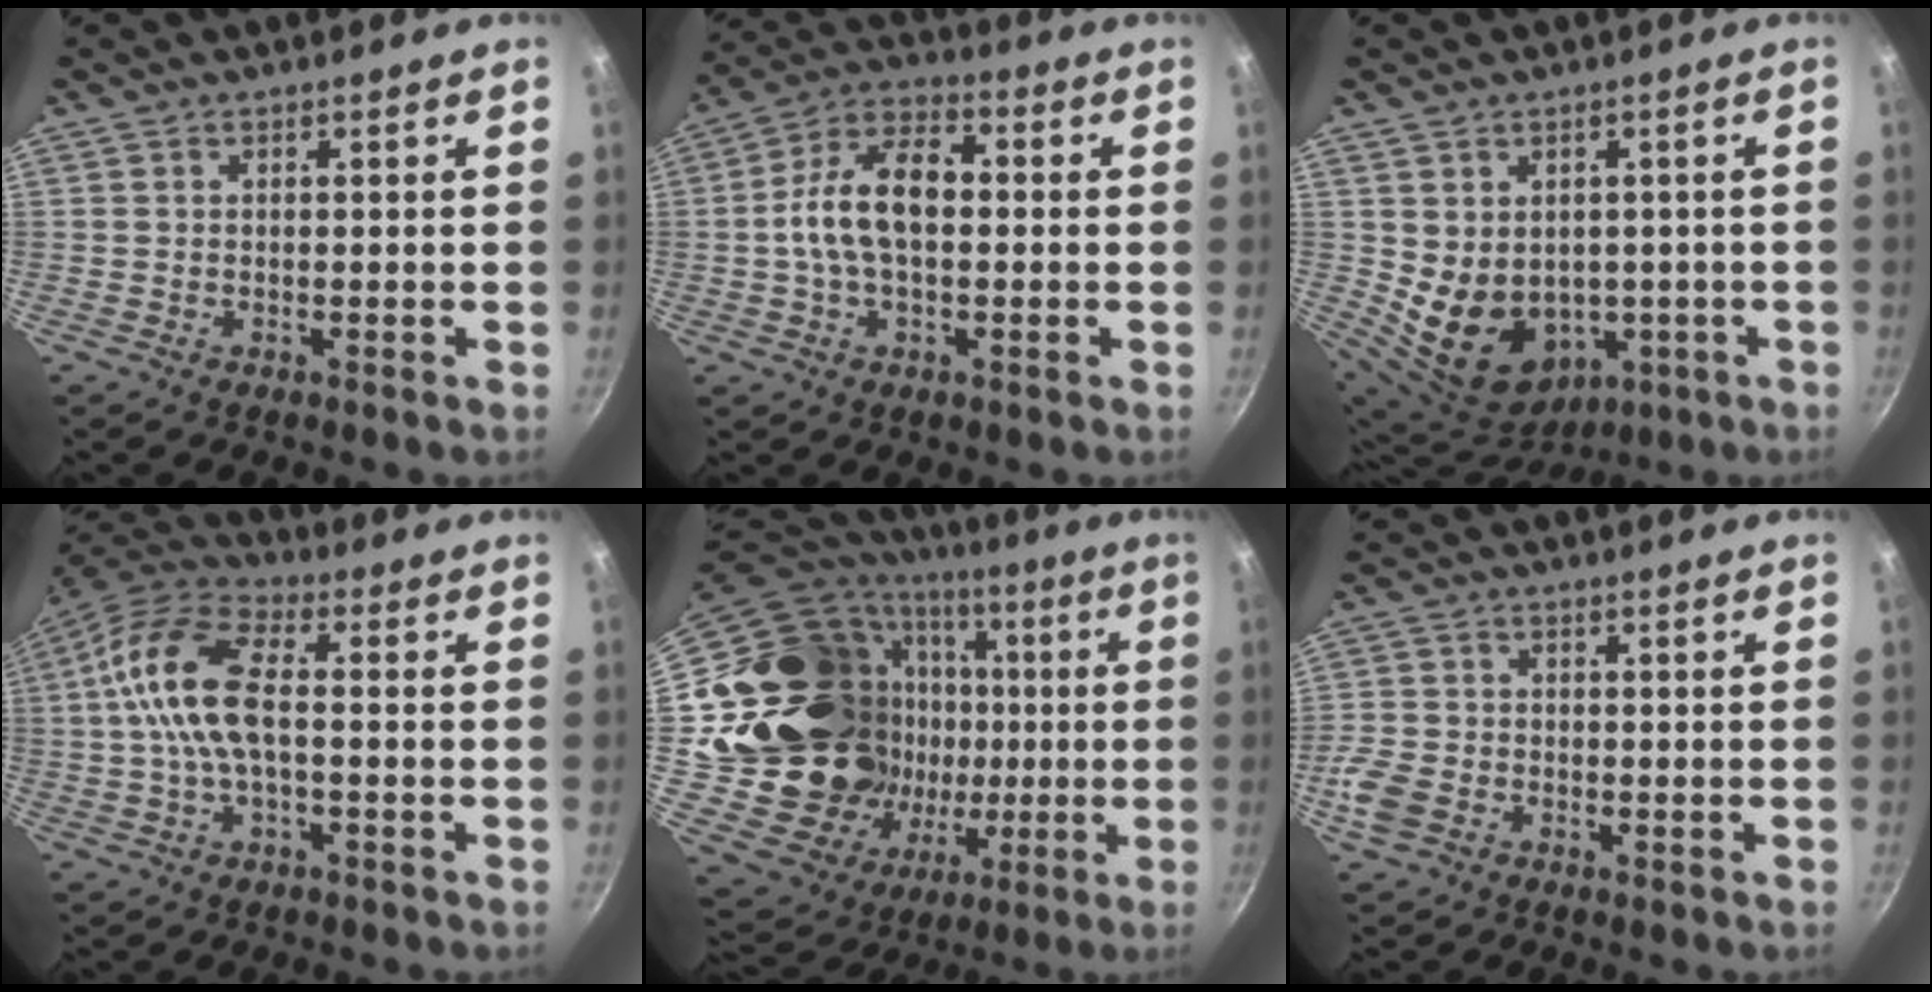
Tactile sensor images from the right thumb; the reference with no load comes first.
{"total": 12.8, "force": [0.0, 7.5, 10.3], "torque": [-0.167, 0.038, -0.014]}
{"total": 13.4, "force": [-0.9, 10.8, 7.9], "torque": [-0.116, -0.009, 0.022]}
{"total": 13.6, "force": [0.3, 6.6, 11.9], "torque": [-0.232, 0.034, -0.012]}
{"total": 31.6, "force": [0.2, 25.0, 19.3], "torque": [-0.320, 0.036, 0.030]}
{"total": 6.4, "force": [-2.6, 4.8, 3.4], "torque": [-0.076, 0.014, -0.058]}